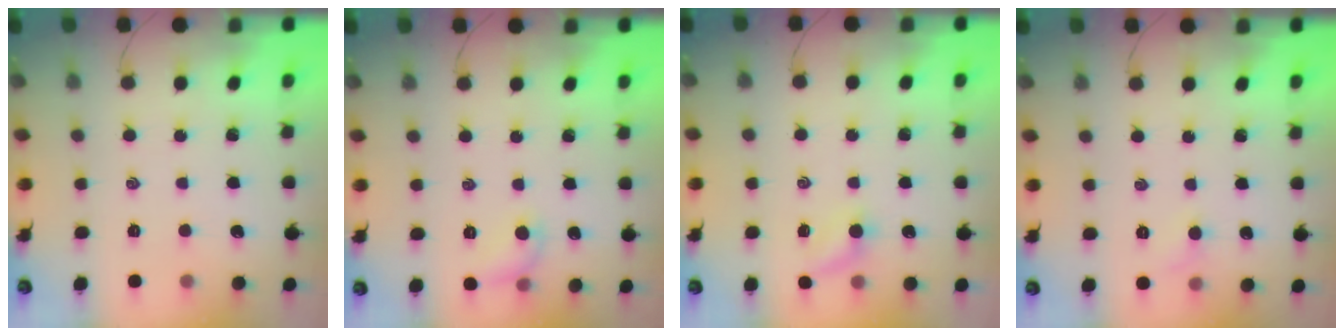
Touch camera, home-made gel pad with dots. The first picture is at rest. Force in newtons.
{"total": 5.9, "press": 5.8, "slide": 1.0}
{"total": 4.2, "press": 4.0, "slide": 1.3}
{"total": 3.5, "press": 3.3, "slide": 1.1}